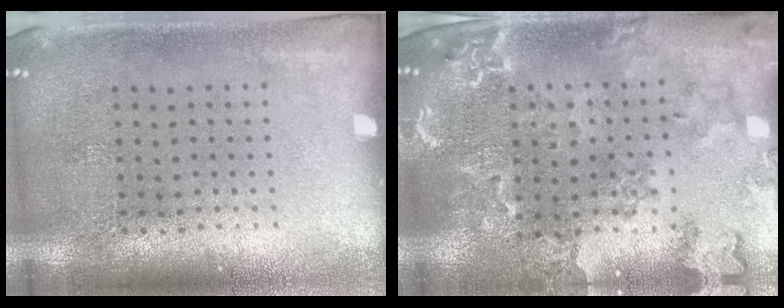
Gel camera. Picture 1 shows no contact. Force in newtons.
{"total": 1.9, "press": 1.9, "slide": 0.2}